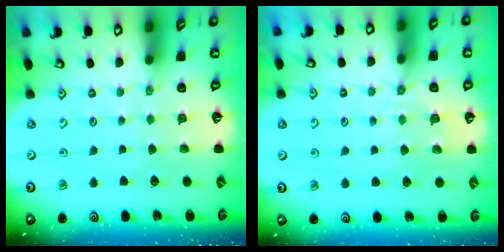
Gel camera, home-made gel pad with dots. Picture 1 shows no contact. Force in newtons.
{"total": 3.0, "press": 2.9, "slide": 0.7}